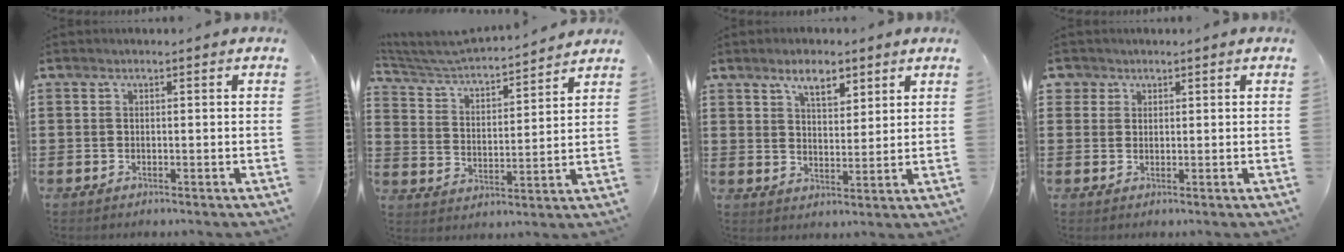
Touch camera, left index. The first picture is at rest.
{"total": 3.8, "force": [3.7, 0.3, 0.8], "torque": [-0.038, -0.033, 0.055]}
{"total": 5.6, "force": [4.0, 2.5, 3.2], "torque": [-0.058, 0.001, 0.068]}
{"total": 1.9, "force": [1.2, 1.5, 0.2], "torque": [-0.012, 0.007, 0.022]}